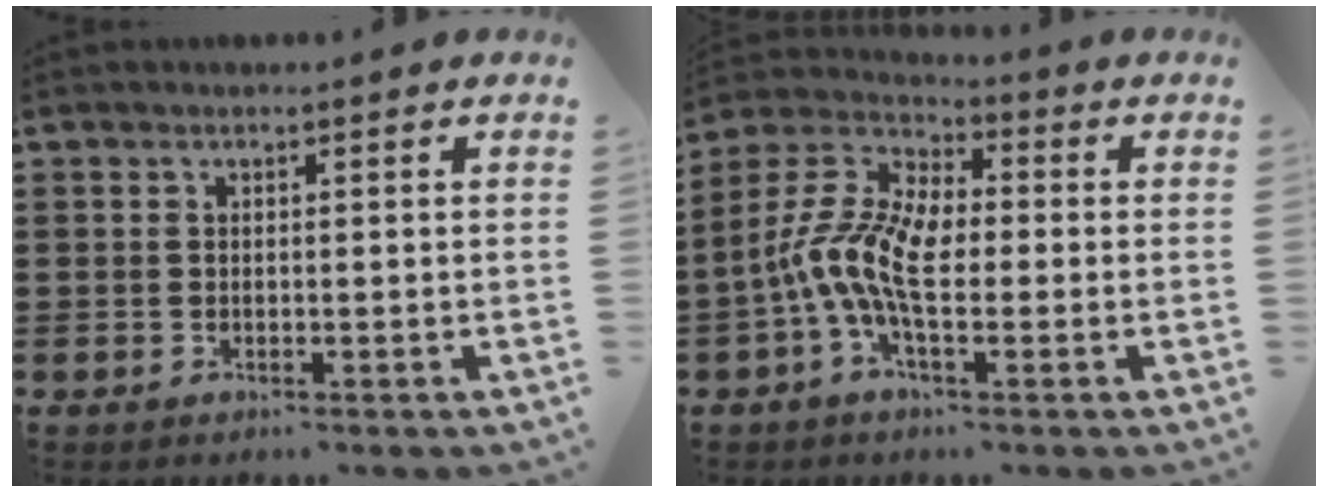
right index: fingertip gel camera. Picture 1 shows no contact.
{"total": 11.0, "force": [-2.6, 4.9, 9.5], "torque": [-0.231, -0.013, -0.055]}